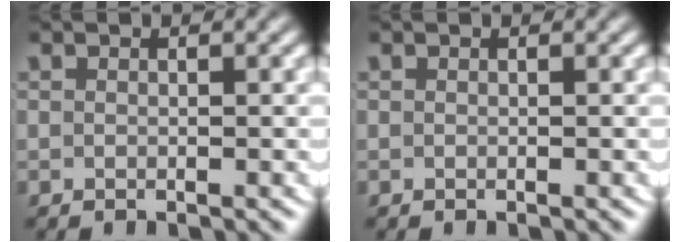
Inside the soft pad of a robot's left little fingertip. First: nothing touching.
{"total": 0.0}